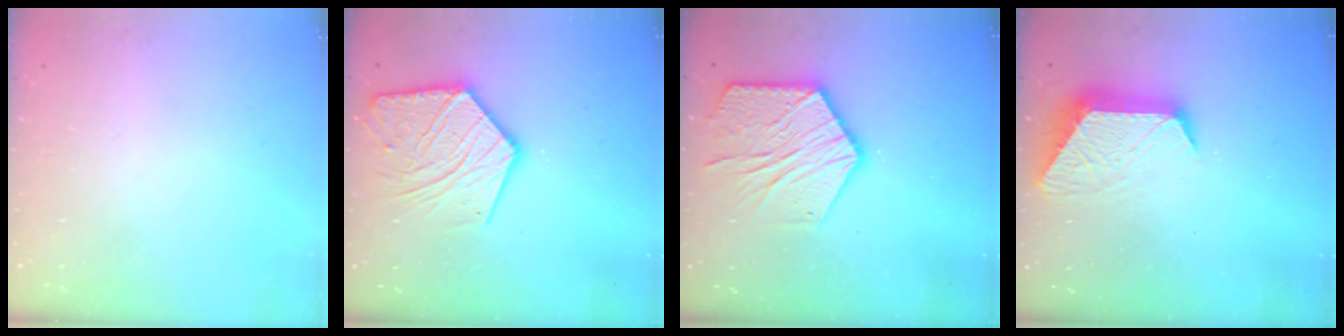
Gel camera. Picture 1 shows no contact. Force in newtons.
{"total": 17.3, "press": 17.2, "slide": 1.7}
{"total": 17.4, "press": 17.4, "slide": 1.3}
{"total": 12.2, "press": 12.2, "slide": 0.8}